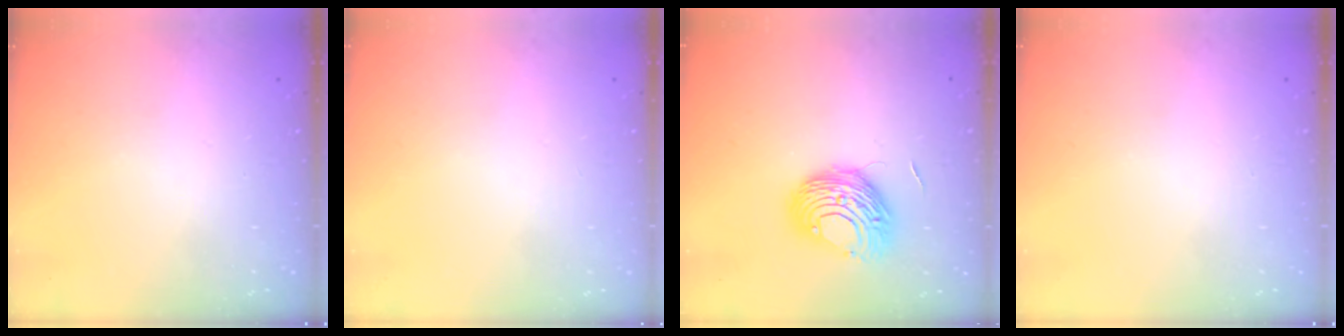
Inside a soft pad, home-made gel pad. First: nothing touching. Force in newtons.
{"total": 0.0}
{"total": 10.4, "press": 10.4, "slide": 0.2}
{"total": 0.0}